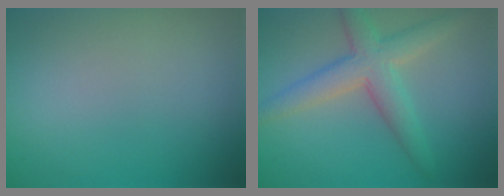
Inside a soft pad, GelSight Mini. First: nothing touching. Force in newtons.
{"total": 4.6, "press": 4.6, "slide": 0.3}